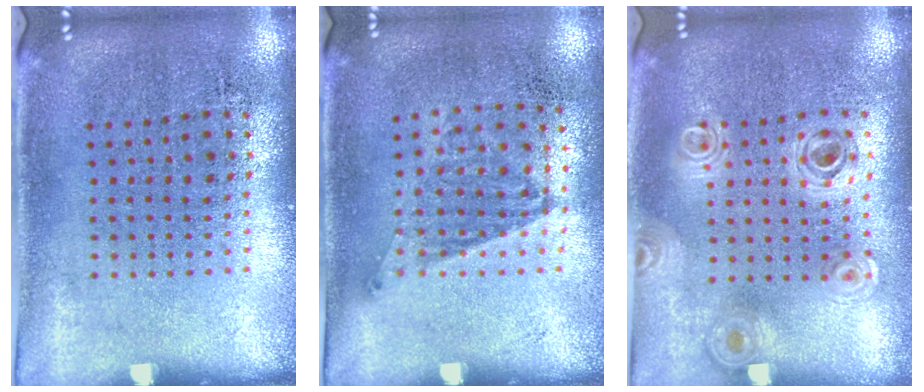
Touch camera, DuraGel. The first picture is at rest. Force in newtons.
{"total": 1.2, "press": 0.9, "slide": 0.7}
{"total": 0.9, "press": 0.9, "slide": 0.2}